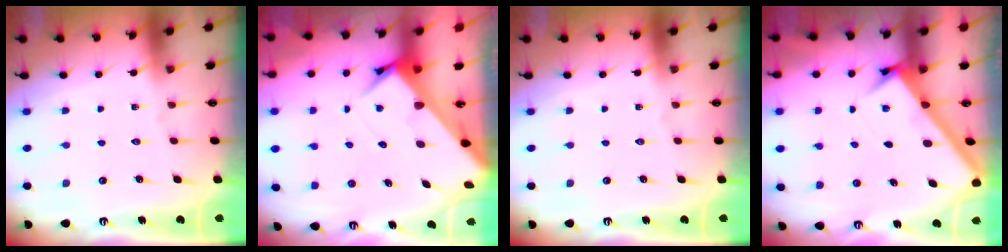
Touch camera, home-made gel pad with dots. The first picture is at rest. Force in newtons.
{"total": 4.5, "press": 4.5, "slide": 0.5}
{"total": 0.0}
{"total": 2.7, "press": 2.7, "slide": 0.3}